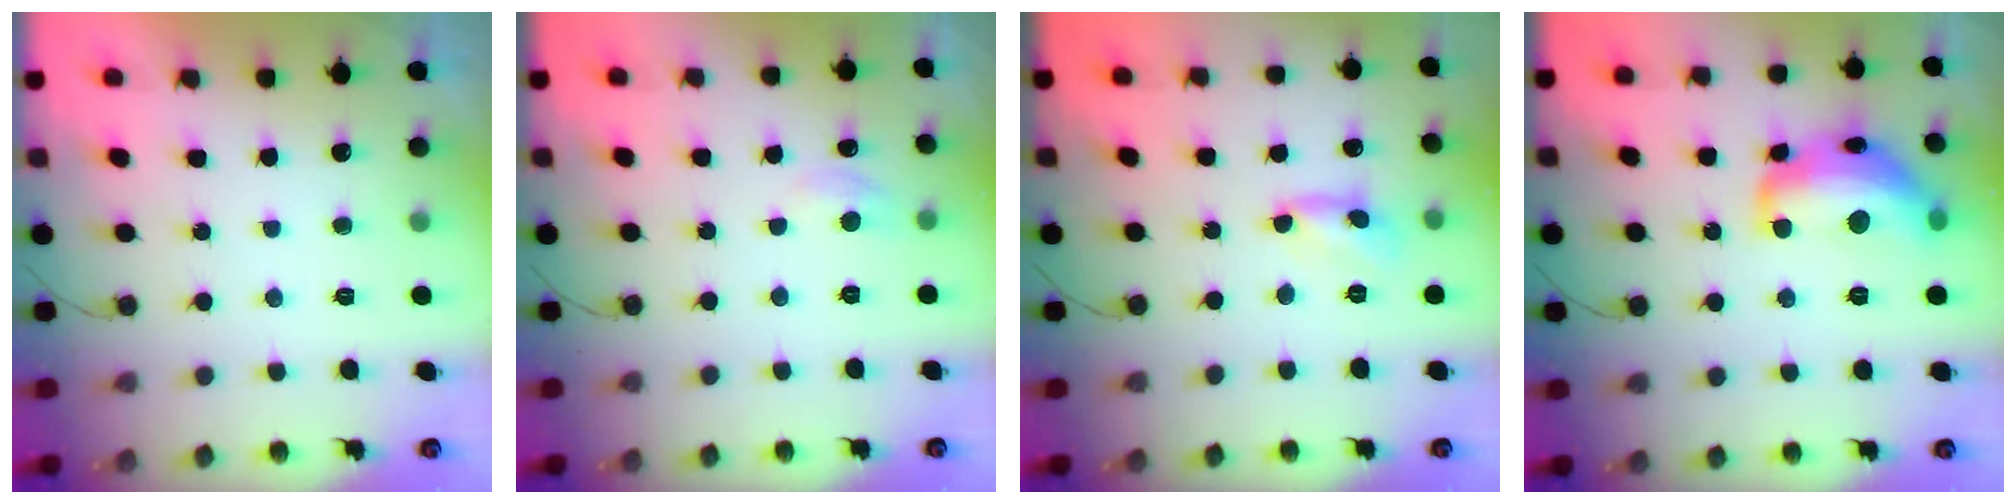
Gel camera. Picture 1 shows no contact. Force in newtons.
{"total": 6.5, "press": 6.4, "slide": 0.7}
{"total": 2.7, "press": 2.7, "slide": 0.1}
{"total": 16.6, "press": 16.6, "slide": 1.0}